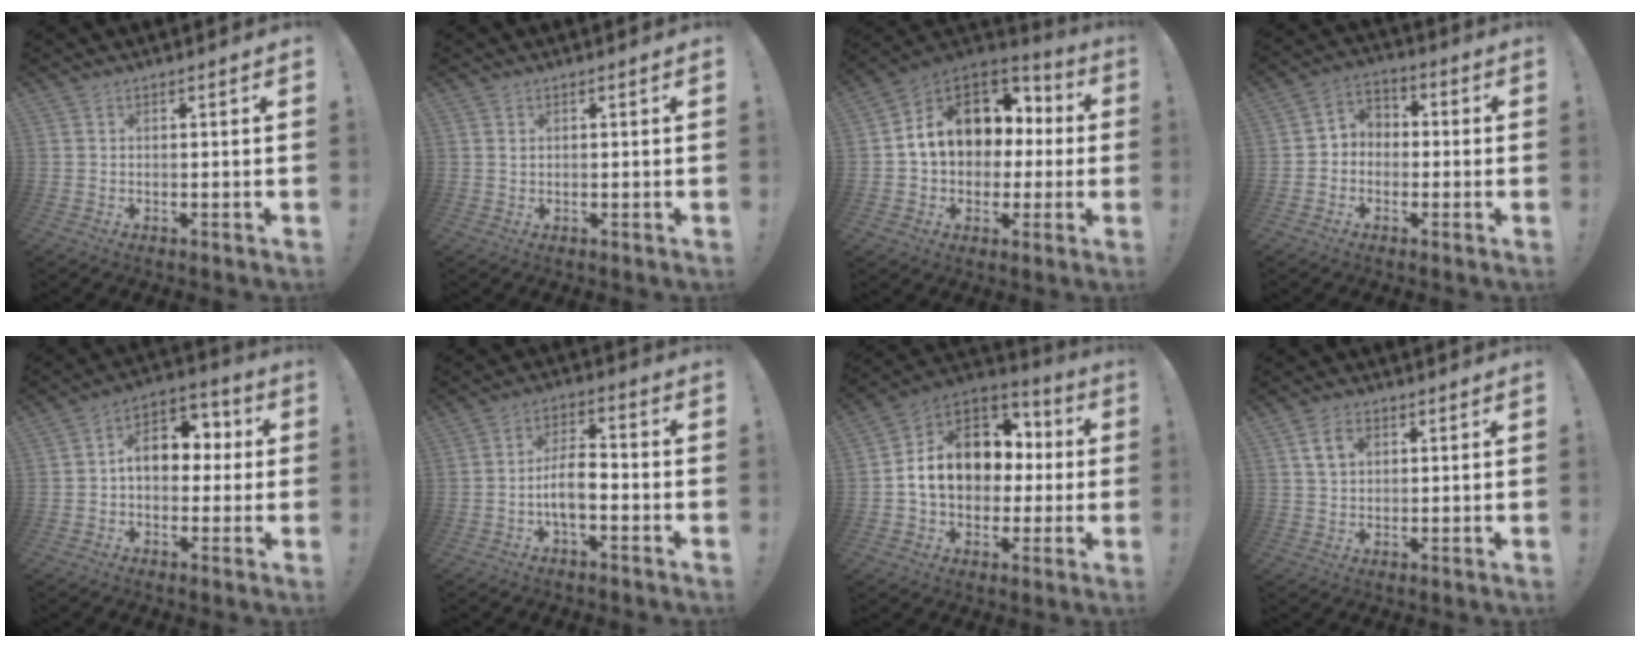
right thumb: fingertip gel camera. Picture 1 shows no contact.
{"total": 0.8, "force": [0.7, 0.4, -0.1], "torque": [0.008, -0.001, 0.011]}
{"total": 14.7, "force": [3.8, 11.5, 8.3], "torque": [-0.121, -0.009, 0.082]}
{"total": 5.8, "force": [-2.4, 4.9, 1.8], "torque": [-0.033, 0.029, -0.039]}
{"total": 11.4, "force": [1.2, 8.2, 7.8], "torque": [-0.112, 0.012, 0.029]}
{"total": 7.8, "force": [-2.6, 3.3, 6.6], "torque": [-0.120, 0.011, -0.045]}
{"total": 16.2, "force": [2.2, 12.6, 9.9], "torque": [-0.148, 0.002, 0.055]}
{"total": 5.8, "force": [2.3, 4.0, 3.6], "torque": [-0.061, 0.004, 0.042]}